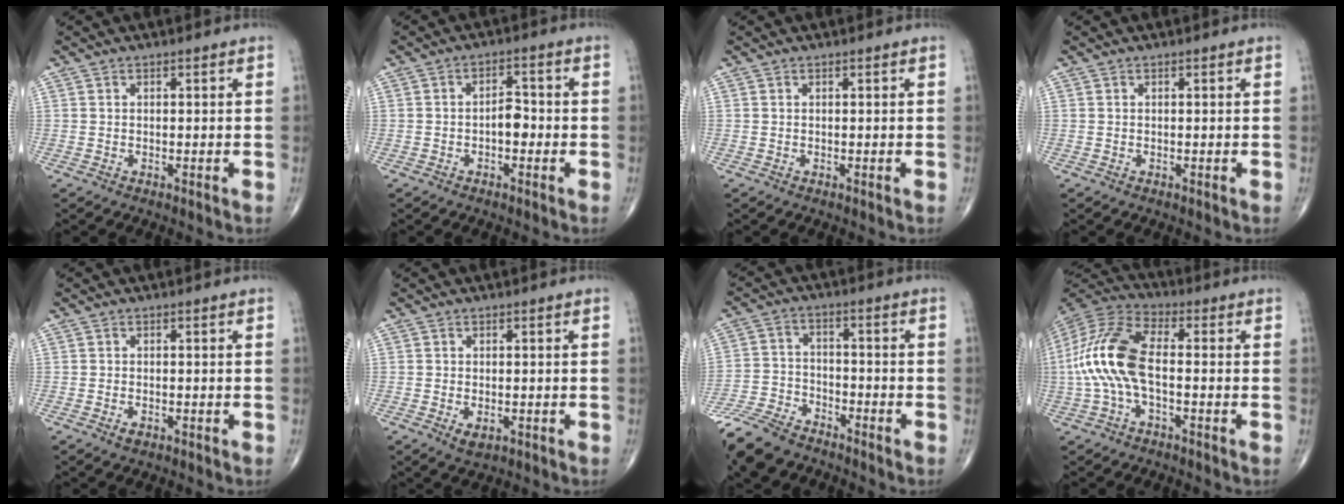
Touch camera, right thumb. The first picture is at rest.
{"total": 3.7, "force": [-0.9, 2.2, 2.9], "torque": [-0.030, 0.017, -0.020]}
{"total": 0.0}
{"total": 0.0}
{"total": 1.3, "force": [-0.7, 0.8, 0.9], "torque": [-0.014, 0.003, -0.010]}
{"total": 2.6, "force": [-0.8, 1.5, 1.9], "torque": [-0.030, 0.000, -0.008]}
{"total": 12.6, "force": [-10.1, 5.5, 5.1], "torque": [-0.099, 0.025, -0.189]}
{"total": 14.4, "force": [-1.4, 6.6, 12.8], "torque": [-0.287, 0.034, -0.033]}